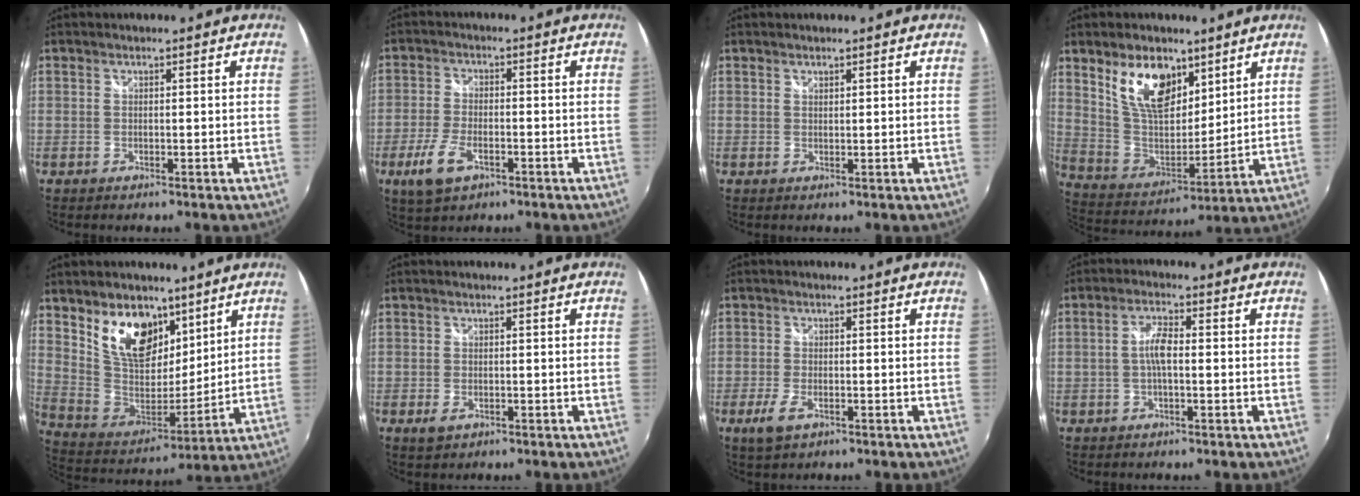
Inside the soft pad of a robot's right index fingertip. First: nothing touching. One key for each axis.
{"total": 7.5, "fx": -3.8, "fy": 3.6, "fz": 5.5, "tx": -0.130, "ty": -0.010, "tz": -0.068}
{"total": 0.6, "fx": 0.5, "fy": 0.2, "fz": 0.1, "tx": 0.000, "ty": 0.000, "tz": 0.010}
{"total": 14.6, "fx": 8.3, "fy": 7.8, "fz": 9.2, "tx": -0.172, "ty": 0.003, "tz": 0.163}
{"total": 16.1, "fx": 9.4, "fy": 9.6, "fz": 8.9, "tx": -0.177, "ty": 0.001, "tz": 0.181}
{"total": 2.7, "fx": -1.3, "fy": 1.7, "fz": 1.6, "tx": -0.032, "ty": -0.005, "tz": -0.021}
{"total": 4.6, "fx": -2.4, "fy": 2.1, "fz": 3.3, "tx": -0.081, "ty": -0.009, "tz": -0.045}
{"total": 3.9, "fx": -0.5, "fy": 1.2, "fz": 3.7, "tx": -0.075, "ty": 0.009, "tz": -0.009}